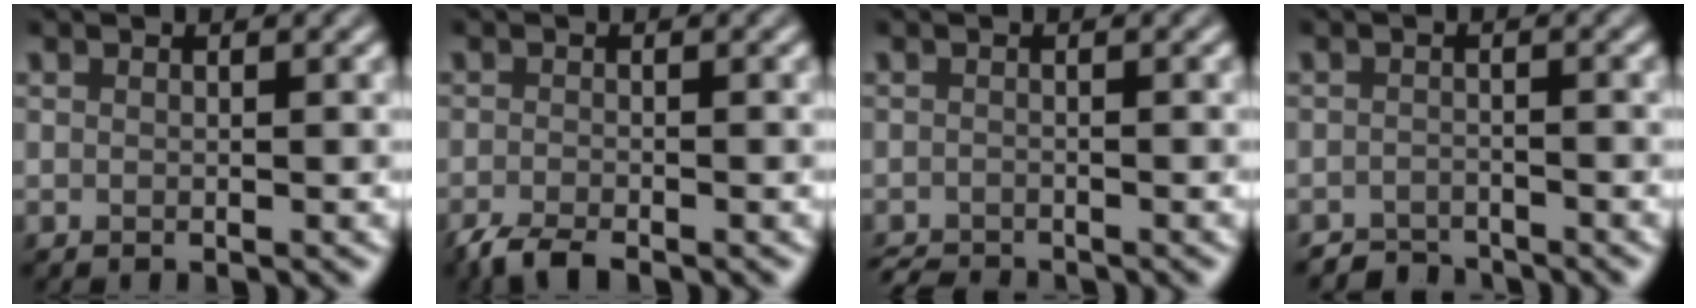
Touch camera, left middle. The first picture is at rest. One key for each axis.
{"total": 2.6, "fx": -2.2, "fy": 0.4, "fz": 1.4, "tx": -0.029, "ty": -0.006, "tz": -0.045}
{"total": 2.3, "fx": -2.3, "fy": 0.3, "fz": 0.4, "tx": -0.002, "ty": -0.010, "tz": -0.041}
{"total": 2.1, "fx": -2.1, "fy": 0.4, "fz": 0.0, "tx": 0.004, "ty": 0.004, "tz": -0.038}